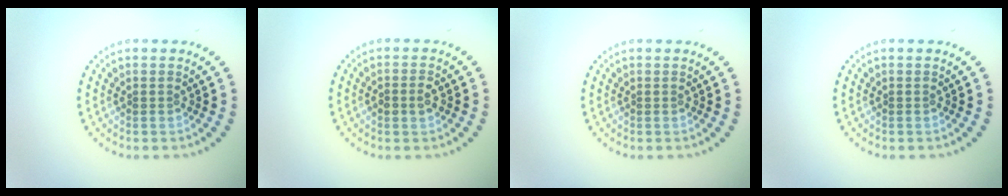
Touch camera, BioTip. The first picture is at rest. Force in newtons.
{"total": 1.6, "press": 1.5, "slide": 0.1}
{"total": 0.0}
{"total": 0.0}